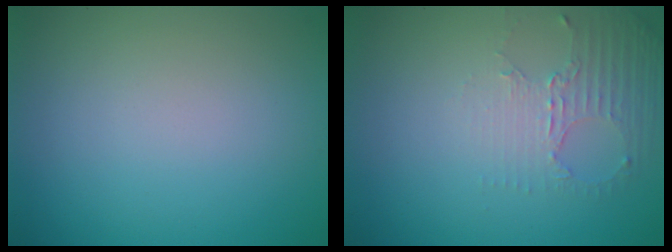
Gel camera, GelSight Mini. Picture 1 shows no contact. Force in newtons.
{"total": 2.6, "press": 2.0, "slide": 1.7}